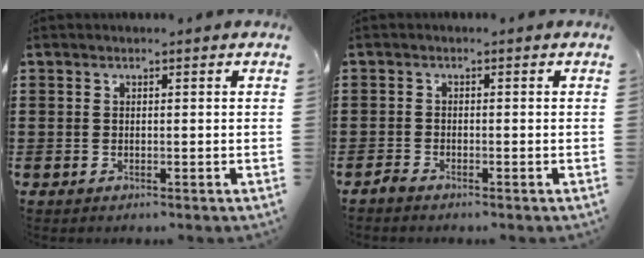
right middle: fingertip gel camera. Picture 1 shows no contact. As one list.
[{"total": 1.2, "force": [-1.1, 0.2, 0.3], "torque": [-0.017, -0.005, -0.024]}]